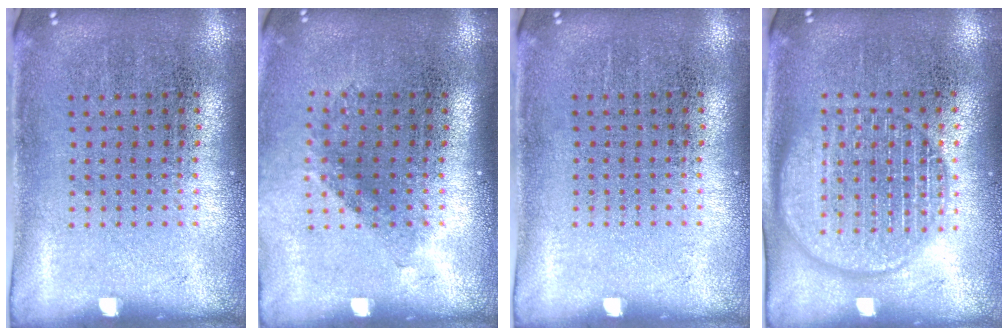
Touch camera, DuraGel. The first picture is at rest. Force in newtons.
{"total": 1.2, "press": 0.9, "slide": 0.8}
{"total": 0.0}
{"total": 2.8, "press": 2.8, "slide": 0.4}